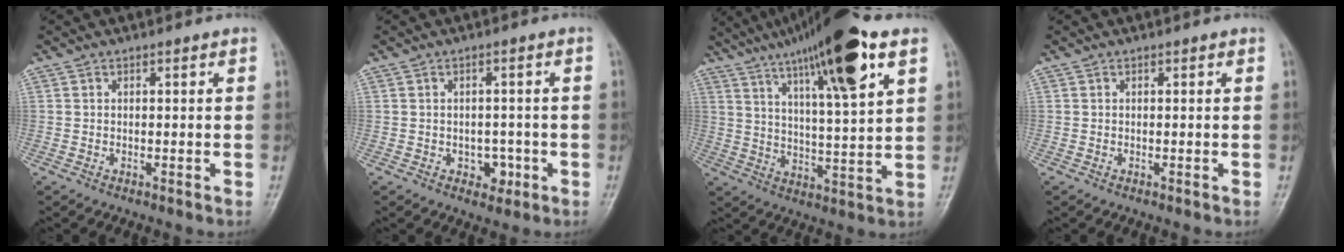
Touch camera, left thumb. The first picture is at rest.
{"total": 3.5, "force": [-1.2, 2.7, 2.0], "torque": [-0.004, 0.007, -0.012]}
{"total": 20.4, "force": [11.6, 3.2, 16.5], "torque": [-0.261, -0.026, 0.190]}
{"total": 0.0}